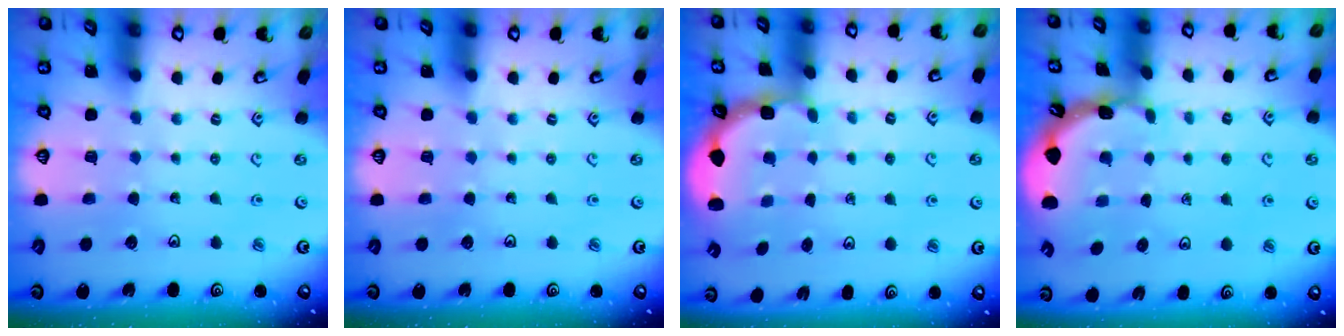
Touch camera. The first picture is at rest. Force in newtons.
{"total": 0.0}
{"total": 2.8, "press": 2.4, "slide": 1.4}
{"total": 1.8, "press": 1.8, "slide": 0.2}